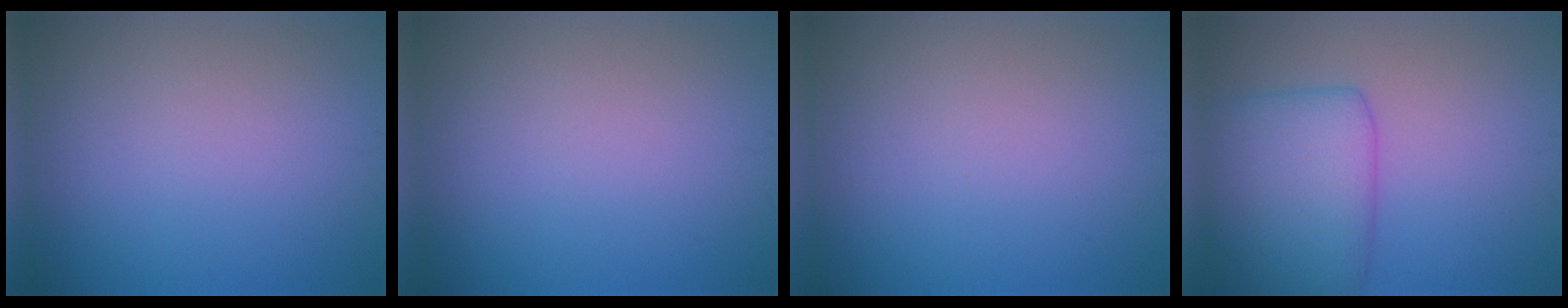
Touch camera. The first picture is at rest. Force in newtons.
{"total": 0.0}
{"total": 0.0}
{"total": 5.7, "press": 5.7, "slide": 0.2}